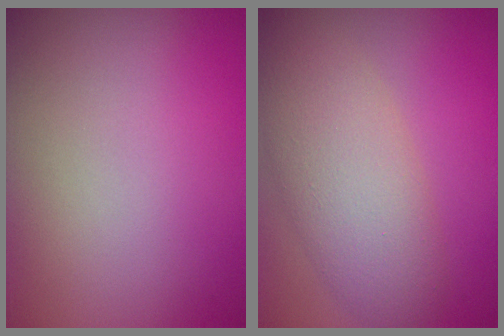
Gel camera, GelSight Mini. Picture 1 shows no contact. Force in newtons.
{"total": 6.0, "press": 6.0, "slide": 0.2}